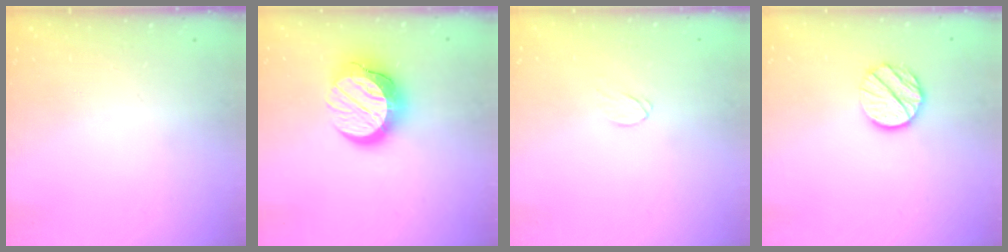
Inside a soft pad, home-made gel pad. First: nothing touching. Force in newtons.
{"total": 15.1, "press": 15.1, "slide": 1.3}
{"total": 3.4, "press": 3.4, "slide": 0.2}
{"total": 10.5, "press": 10.4, "slide": 0.7}